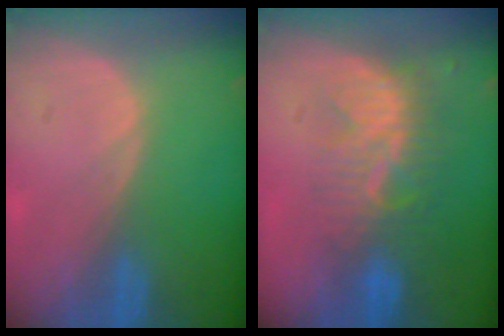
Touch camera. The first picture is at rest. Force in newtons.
{"total": 8.4, "press": 7.6, "slide": 3.6}